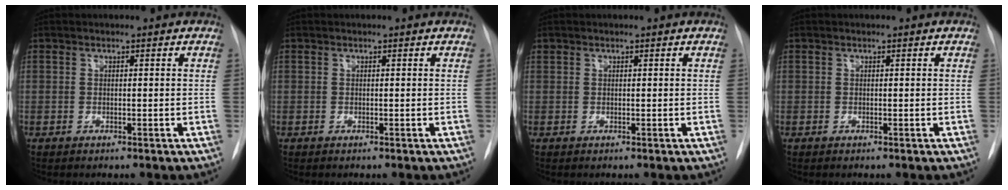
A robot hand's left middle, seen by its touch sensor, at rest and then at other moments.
{"total": 0.0}
{"total": 0.0}
{"total": 0.0}